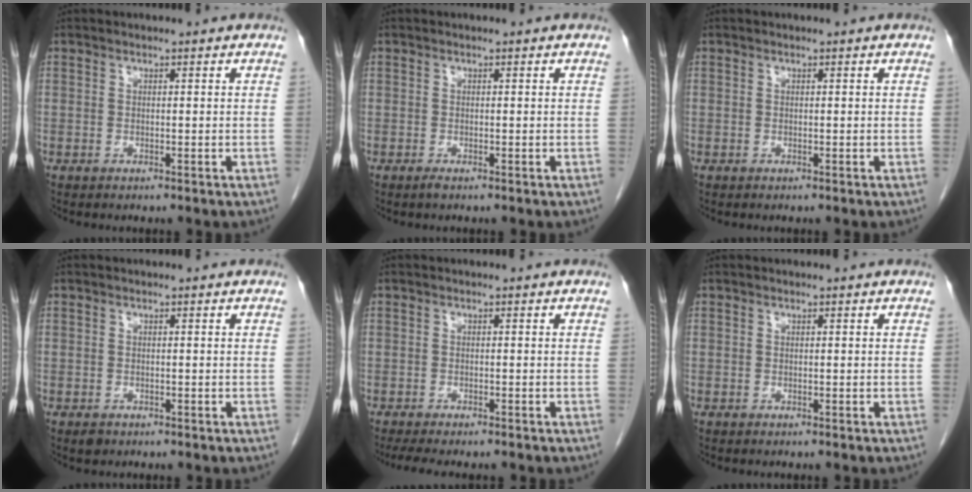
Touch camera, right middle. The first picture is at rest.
{"total": 0.5, "force": [-0.4, 0.0, 0.4], "torque": [-0.010, -0.002, -0.007]}
{"total": 0.0}
{"total": 1.0, "force": [-0.6, 0.7, 0.3], "torque": [-0.010, 0.000, -0.007]}
{"total": 6.9, "force": [-5.8, 1.5, 3.4], "torque": [-0.046, -0.009, -0.086]}
{"total": 0.0}